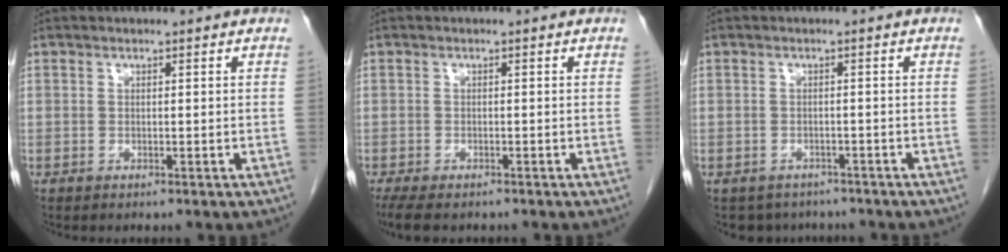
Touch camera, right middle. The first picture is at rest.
{"total": 6.3, "force": [-5.0, 2.1, 3.2], "torque": [-0.058, -0.015, -0.080]}
{"total": 4.9, "force": [-4.1, 2.6, 0.2], "torque": [0.005, 0.005, -0.053]}